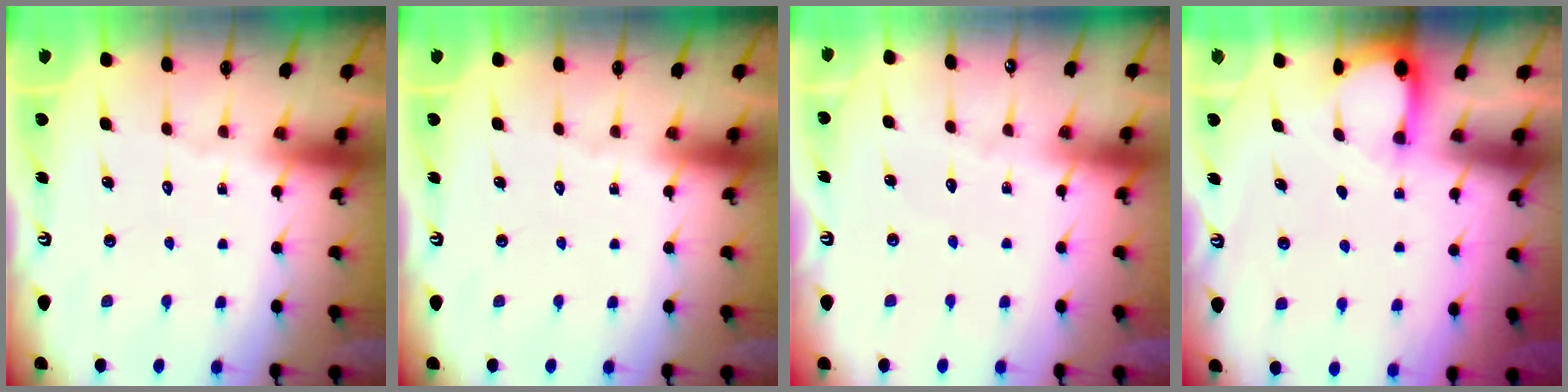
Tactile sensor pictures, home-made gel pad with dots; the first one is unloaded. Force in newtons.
{"total": 0.0}
{"total": 2.4, "press": 2.4, "slide": 0.2}
{"total": 2.8, "press": 2.8, "slide": 0.3}